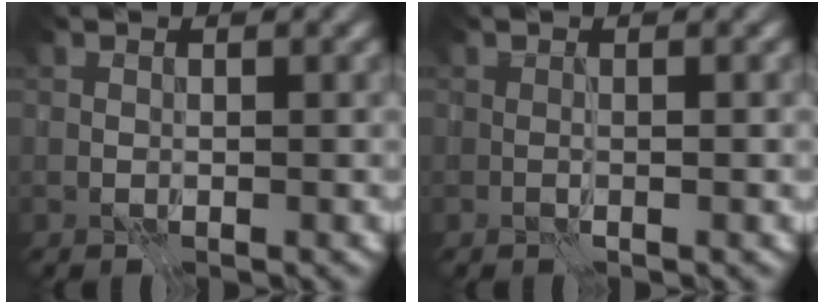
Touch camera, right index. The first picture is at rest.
{"total": 0.5, "force": [-0.2, -0.4, 0.2], "torque": [-0.003, 0.000, -0.006]}